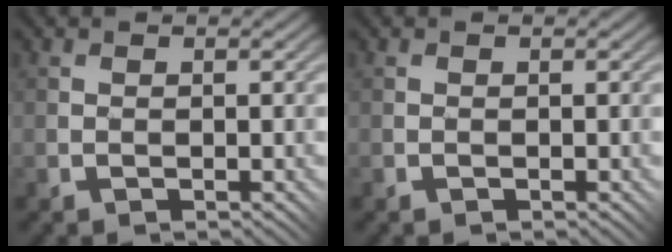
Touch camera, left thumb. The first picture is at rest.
{"total": 0.0}